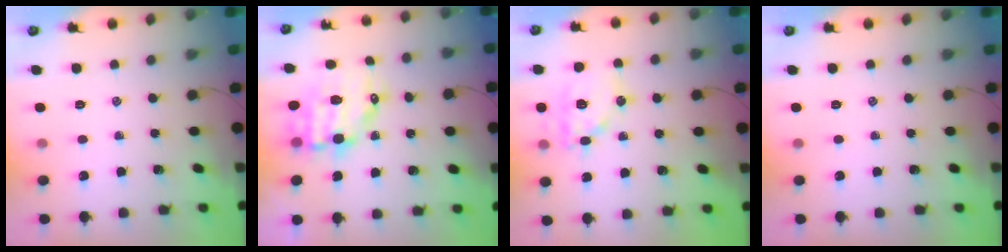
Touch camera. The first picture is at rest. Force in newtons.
{"total": 12.1, "press": 11.8, "slide": 2.7}
{"total": 13.3, "press": 13.2, "slide": 1.7}
{"total": 0.0}